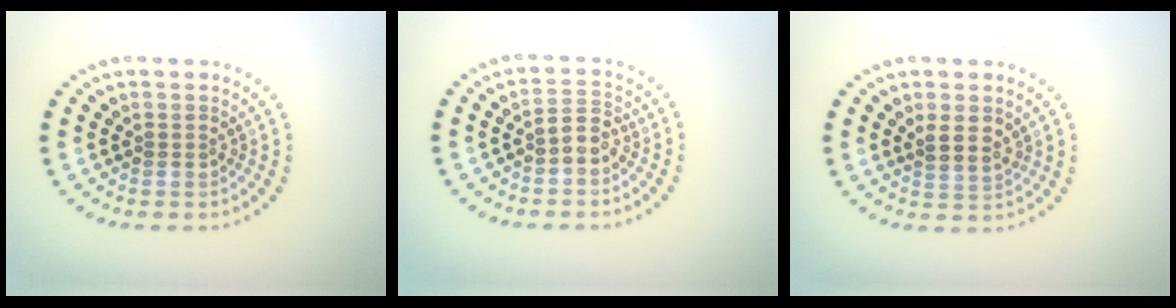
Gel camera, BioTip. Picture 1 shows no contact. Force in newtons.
{"total": 2.1, "press": 1.7, "slide": 1.2}
{"total": 2.1, "press": 2.0, "slide": 0.8}